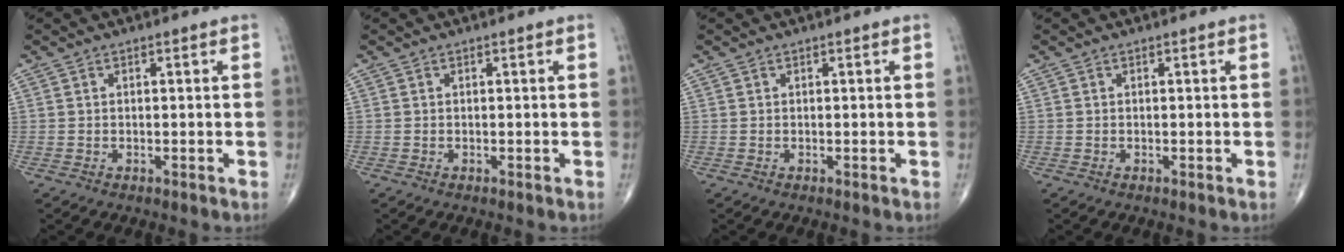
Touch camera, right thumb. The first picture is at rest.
{"total": 0.0}
{"total": 0.0}
{"total": 0.0}